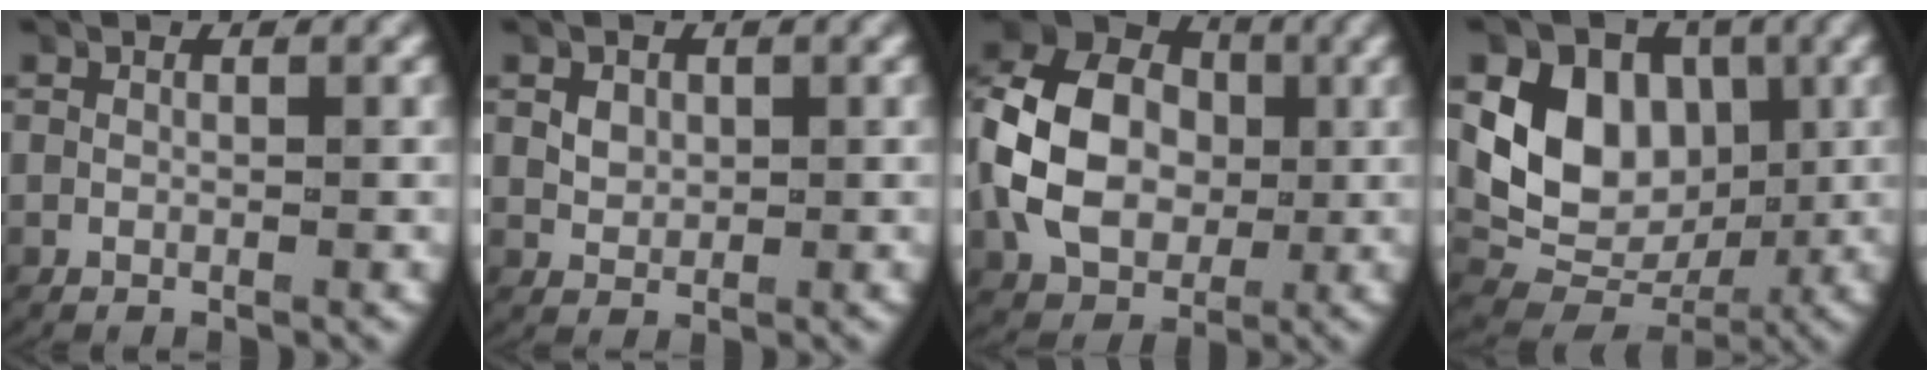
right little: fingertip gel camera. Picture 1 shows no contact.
{"total": 1.5, "force": [0.4, 1.1, 0.9], "torque": [-0.017, -0.003, 0.015]}
{"total": 10.7, "force": [0.5, 8.3, 6.6], "torque": [-0.151, -0.006, 0.013]}
{"total": 10.7, "force": [0.5, 8.6, 6.4], "torque": [-0.120, -0.026, 0.019]}